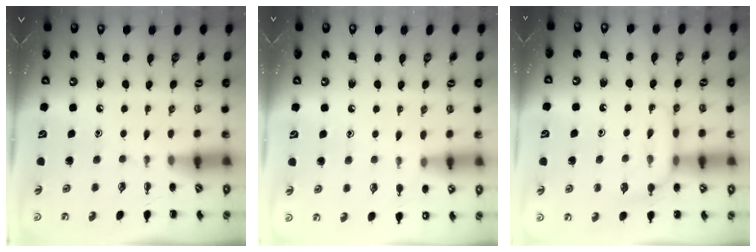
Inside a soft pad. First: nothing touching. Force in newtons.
{"total": 6.8, "press": 6.5, "slide": 2.1}
{"total": 8.3, "press": 8.3, "slide": 0.7}